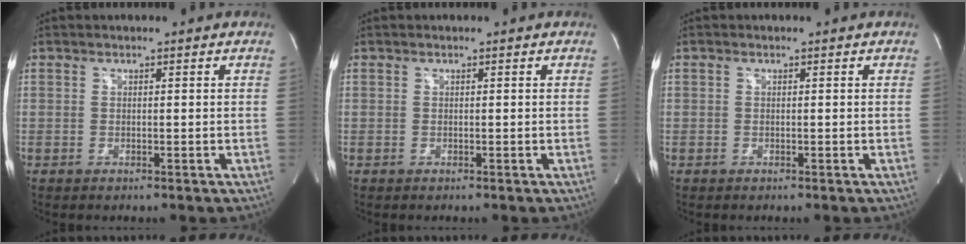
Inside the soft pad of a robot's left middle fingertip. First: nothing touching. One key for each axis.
{"total": 0.0}
{"total": 0.0}